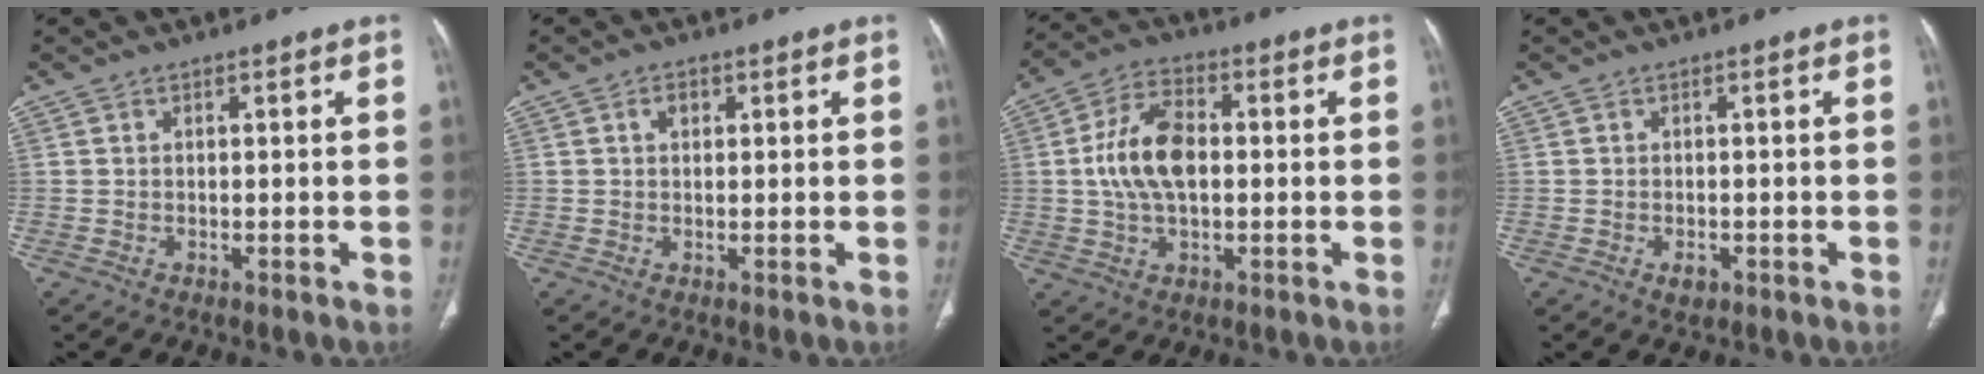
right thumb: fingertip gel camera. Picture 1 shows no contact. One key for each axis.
{"total": 1.9, "fx": 0.7, "fy": 1.4, "fz": 1.2, "tx": -0.015, "ty": 0.003, "tz": 0.010}
{"total": 11.3, "fx": 0.4, "fy": 6.4, "fz": 9.3, "tx": -0.177, "ty": 0.016, "tz": 0.005}
{"total": 1.9, "fx": -0.8, "fy": 1.2, "fz": 1.3, "tx": -0.015, "ty": 0.002, "tz": -0.008}